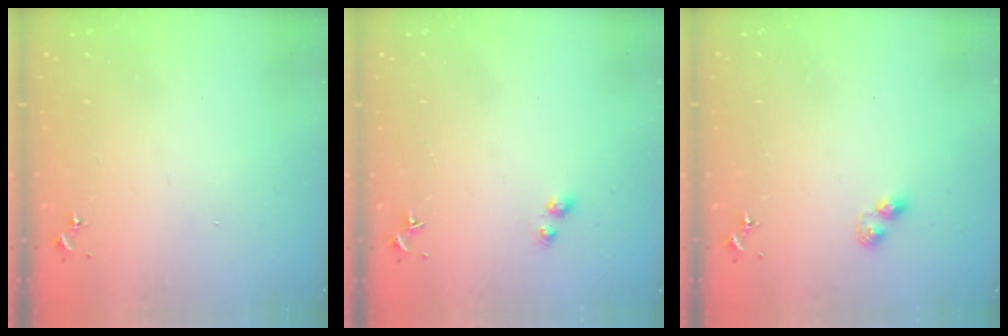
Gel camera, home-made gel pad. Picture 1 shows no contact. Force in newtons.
{"total": 3.3, "press": 3.2, "slide": 0.6}
{"total": 3.3, "press": 3.3, "slide": 0.4}